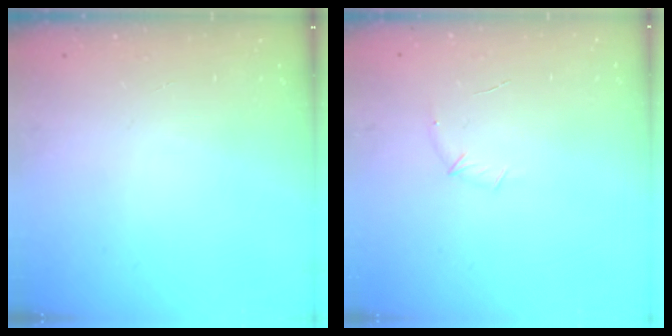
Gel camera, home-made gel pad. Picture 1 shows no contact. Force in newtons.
{"total": 5.0, "press": 4.8, "slide": 1.4}